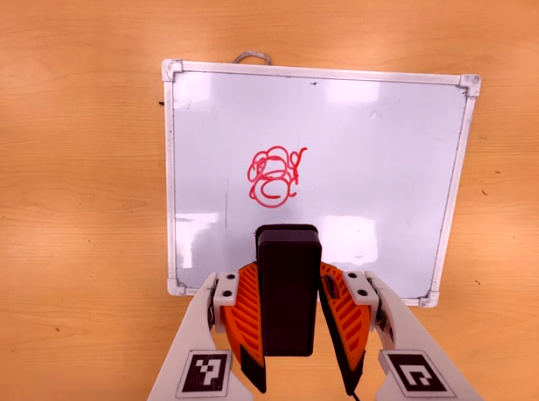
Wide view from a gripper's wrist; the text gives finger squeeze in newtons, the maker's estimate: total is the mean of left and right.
{"total": 6.0, "left": 4.8, "right": 7.3}